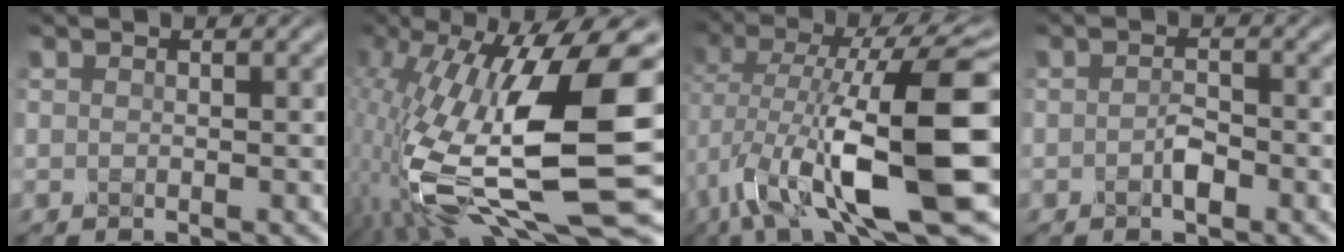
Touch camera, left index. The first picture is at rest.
{"total": 15.8, "force": [-1.4, 5.8, 14.6], "torque": [-0.296, -0.014, -0.019]}
{"total": 14.2, "force": [-2.9, 4.0, 13.4], "torque": [-0.224, 0.002, -0.056]}
{"total": 1.9, "force": [-1.2, 0.8, 1.2], "torque": [-0.025, -0.002, -0.026]}